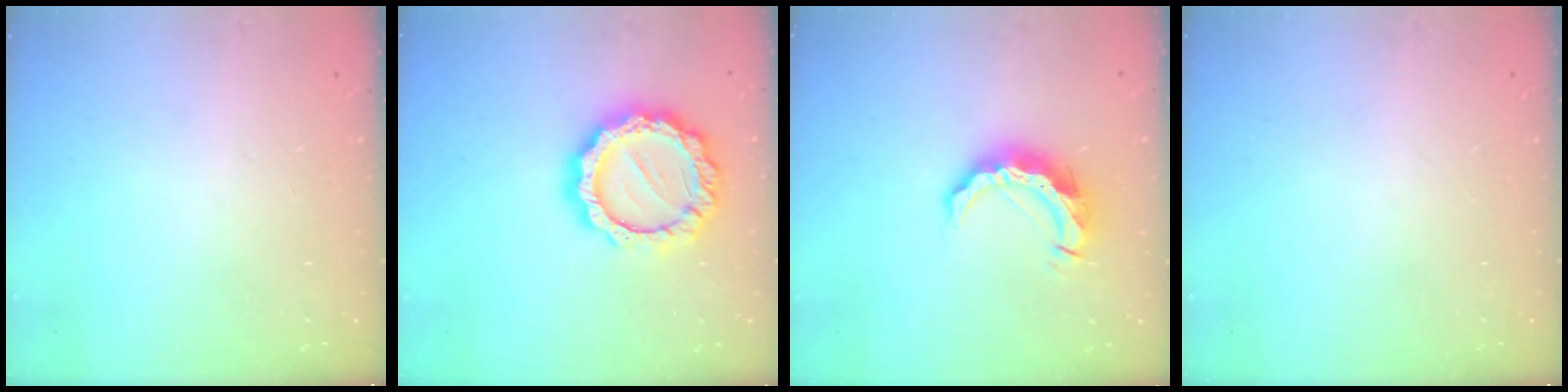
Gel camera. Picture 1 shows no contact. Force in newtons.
{"total": 15.9, "press": 15.8, "slide": 1.3}
{"total": 10.6, "press": 10.6, "slide": 0.8}
{"total": 0.0}